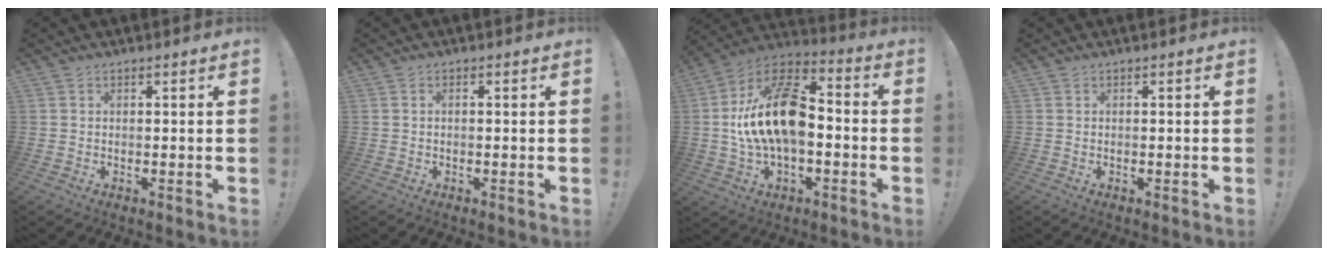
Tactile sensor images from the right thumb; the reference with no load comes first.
{"total": 0.6, "force": [-0.3, 0.1, 0.4], "torque": [-0.011, 0.000, -0.006]}
{"total": 20.3, "force": [-0.2, 11.6, 16.7], "torque": [-0.297, 0.018, 0.002]}
{"total": 0.0}